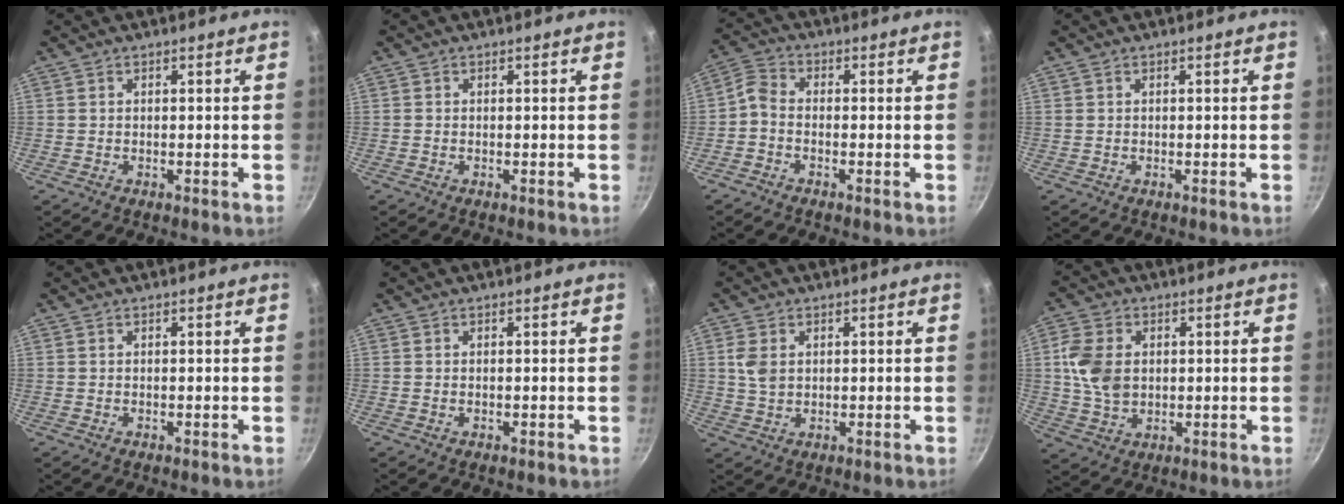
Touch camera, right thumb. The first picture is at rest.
{"total": 0.0}
{"total": 3.4, "force": [-1.6, 2.1, 2.2], "torque": [-0.057, 0.024, -0.047]}
{"total": 0.0}
{"total": 0.0}
{"total": 0.0}
{"total": 4.4, "force": [1.1, 3.1, 2.9], "torque": [-0.054, -0.002, 0.022]}
{"total": 9.6, "force": [1.2, 7.0, 6.4], "torque": [-0.112, -0.004, 0.022]}